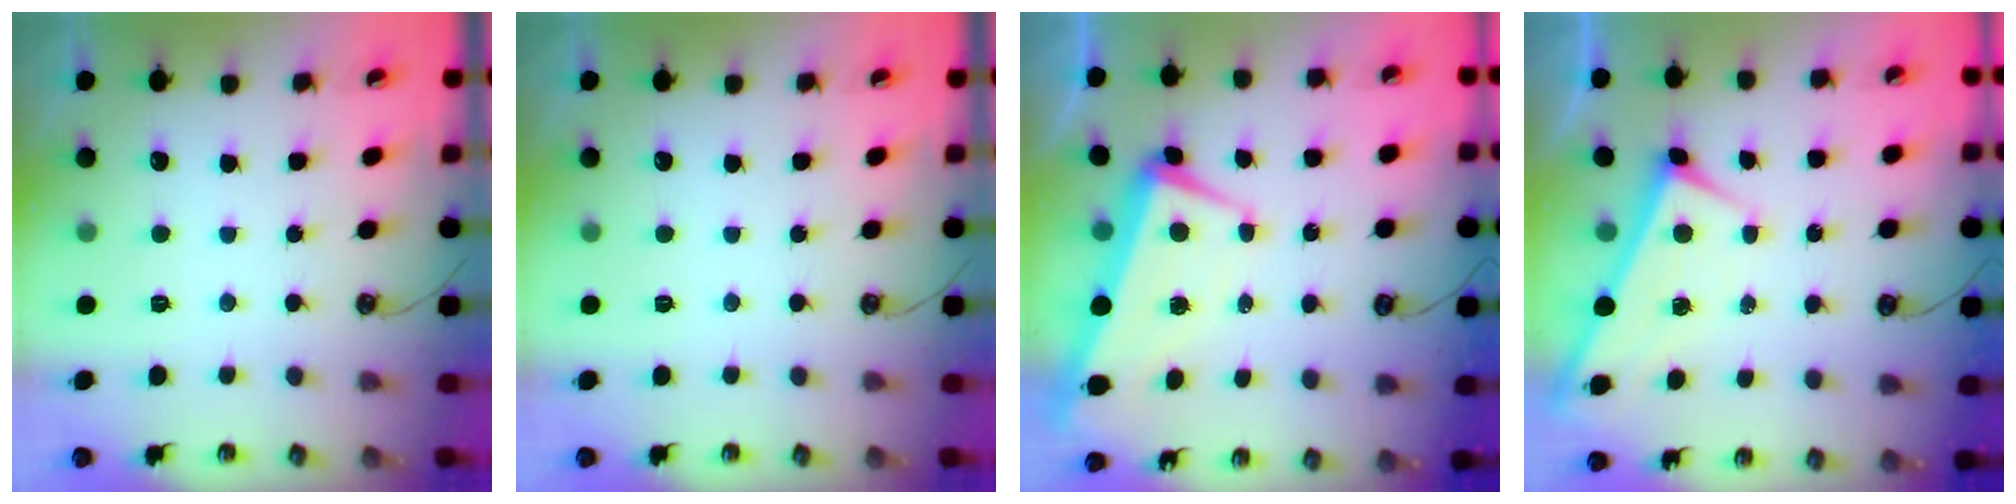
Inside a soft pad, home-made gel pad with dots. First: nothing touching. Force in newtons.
{"total": 0.0}
{"total": 1.6, "press": 1.4, "slide": 0.9}
{"total": 1.7, "press": 1.7, "slide": 0.1}